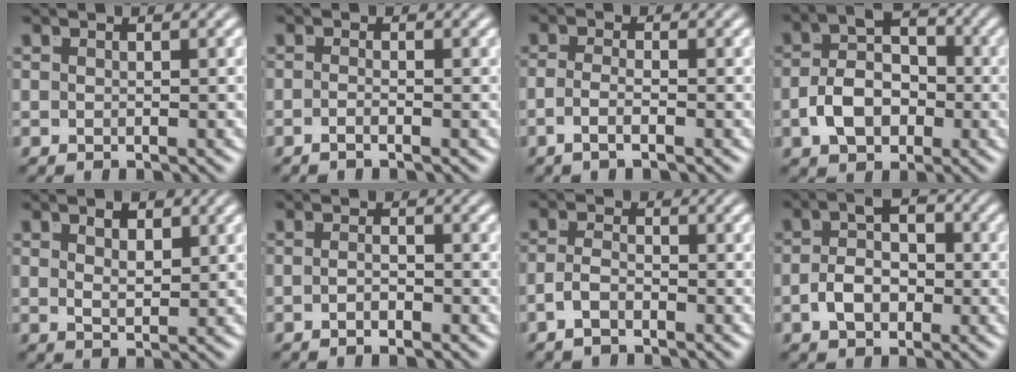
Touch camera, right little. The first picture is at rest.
{"total": 1.5, "force": [-1.2, -0.6, 0.8], "torque": [-0.015, -0.005, -0.021]}
{"total": 2.2, "force": [-1.4, -0.3, 1.7], "torque": [-0.039, -0.014, -0.018]}
{"total": 6.0, "force": [-0.4, 3.9, 4.5], "torque": [-0.070, -0.001, -0.008]}
{"total": 2.1, "force": [1.0, 0.3, 1.8], "torque": [-0.025, -0.012, 0.027]}
{"total": 1.8, "force": [-1.4, -0.5, 1.1], "torque": [-0.020, -0.005, -0.023]}
{"total": 2.1, "force": [-1.4, 0.6, 1.4], "torque": [-0.031, -0.013, -0.020]}
{"total": 3.9, "force": [-0.7, 2.0, 3.3], "torque": [-0.045, 0.000, -0.012]}